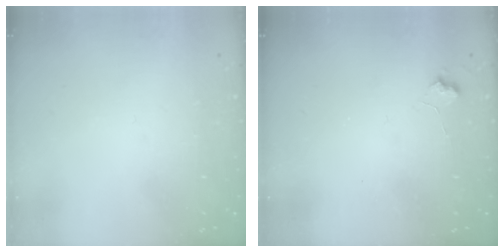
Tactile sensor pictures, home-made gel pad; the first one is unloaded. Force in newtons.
{"total": 4.1, "press": 4.0, "slide": 0.6}